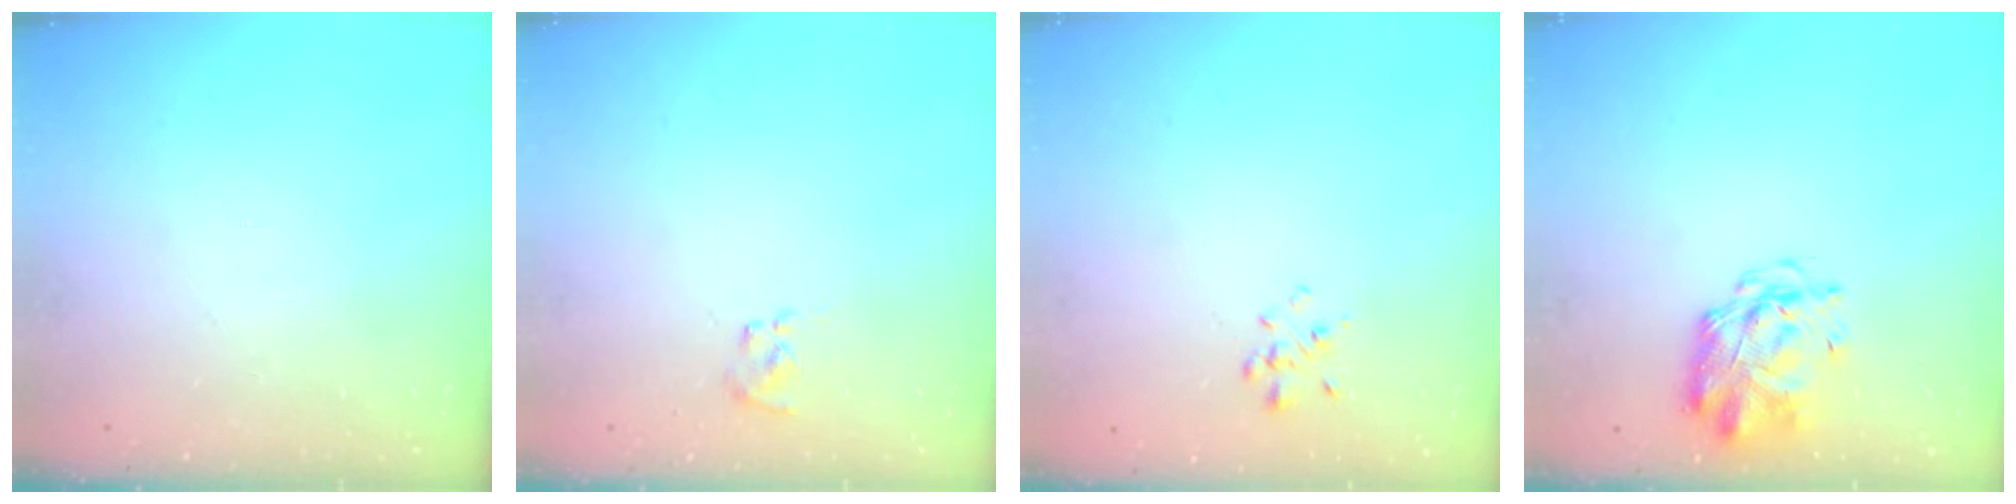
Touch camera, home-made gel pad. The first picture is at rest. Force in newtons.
{"total": 3.0, "press": 2.9, "slide": 0.9}
{"total": 1.6, "press": 1.5, "slide": 0.6}
{"total": 2.9, "press": 2.8, "slide": 0.8}